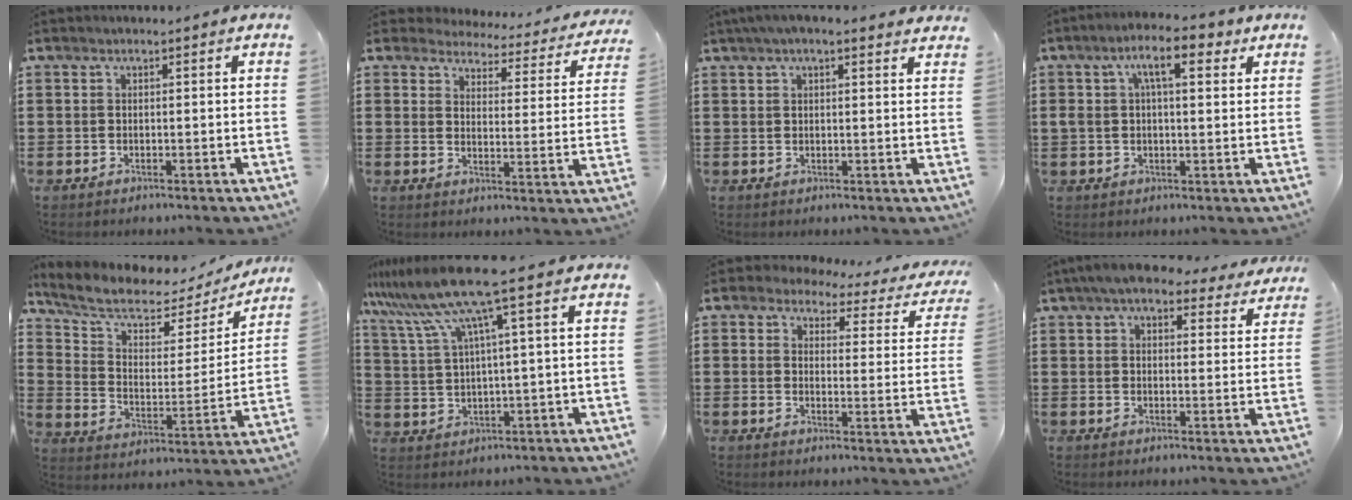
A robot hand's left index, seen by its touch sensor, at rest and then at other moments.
{"total": 3.5, "force": [3.4, 0.5, 0.4], "torque": [-0.024, -0.028, 0.054]}
{"total": 3.2, "force": [2.5, 0.4, 2.0], "torque": [-0.045, 0.006, 0.044]}
{"total": 8.4, "force": [3.9, 3.0, 6.9], "torque": [-0.119, 0.006, 0.059]}
{"total": 7.4, "force": [5.6, 3.1, 3.8], "torque": [-0.104, -0.031, 0.093]}
{"total": 10.2, "force": [5.9, 0.0, 8.4], "torque": [-0.209, -0.032, 0.089]}
{"total": 3.3, "force": [2.7, 1.5, 1.1], "torque": [-0.041, -0.012, 0.043]}
{"total": 6.3, "force": [5.3, 1.5, 3.1], "torque": [-0.070, -0.010, 0.096]}